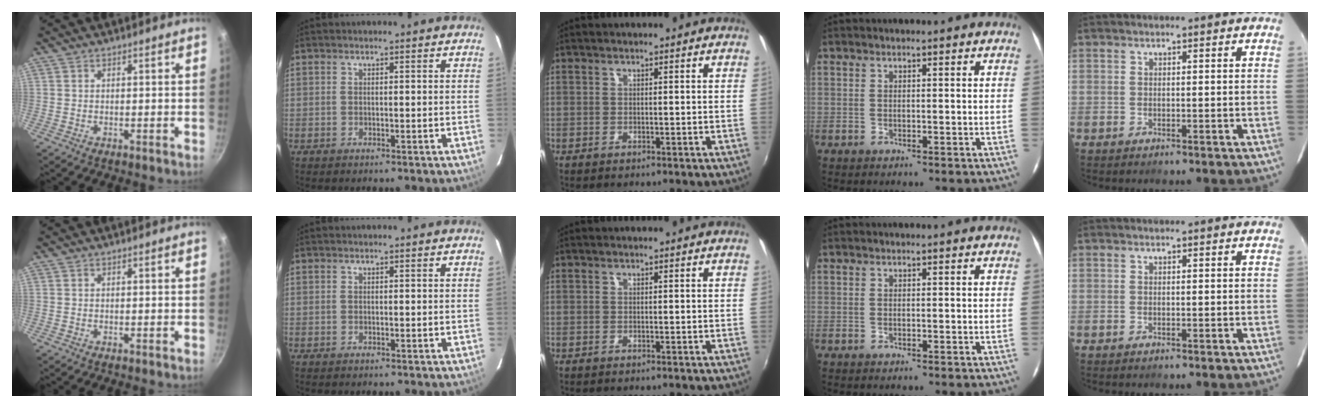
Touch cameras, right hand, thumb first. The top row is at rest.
{}